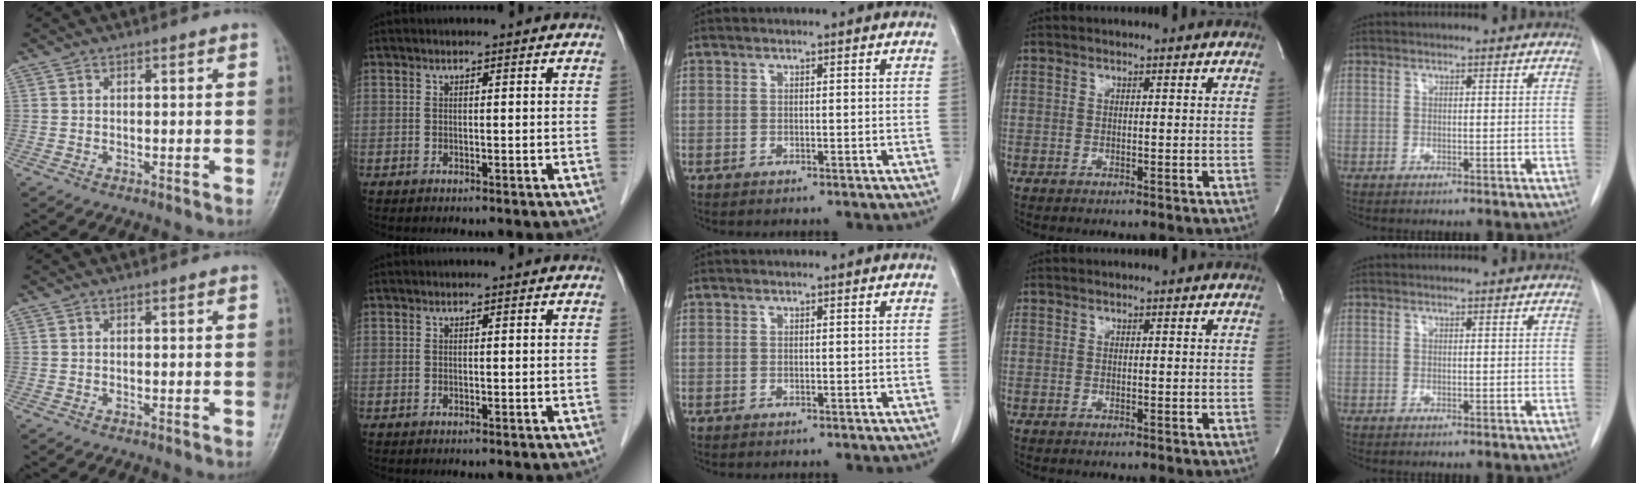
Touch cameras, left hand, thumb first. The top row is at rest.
{}